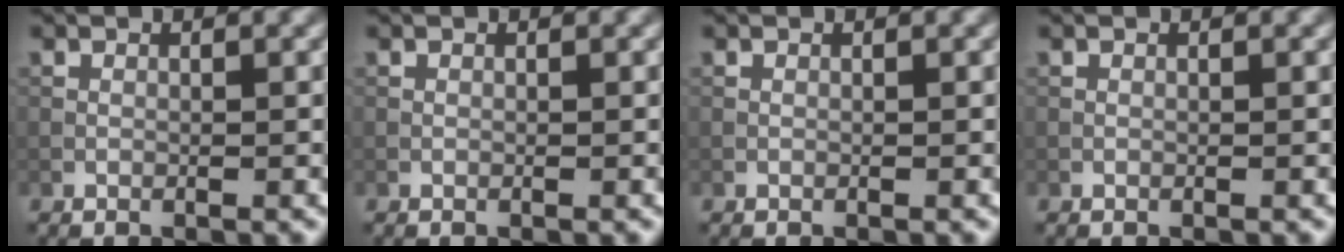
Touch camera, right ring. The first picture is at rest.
{"total": 0.0}
{"total": 0.0}
{"total": 0.0}